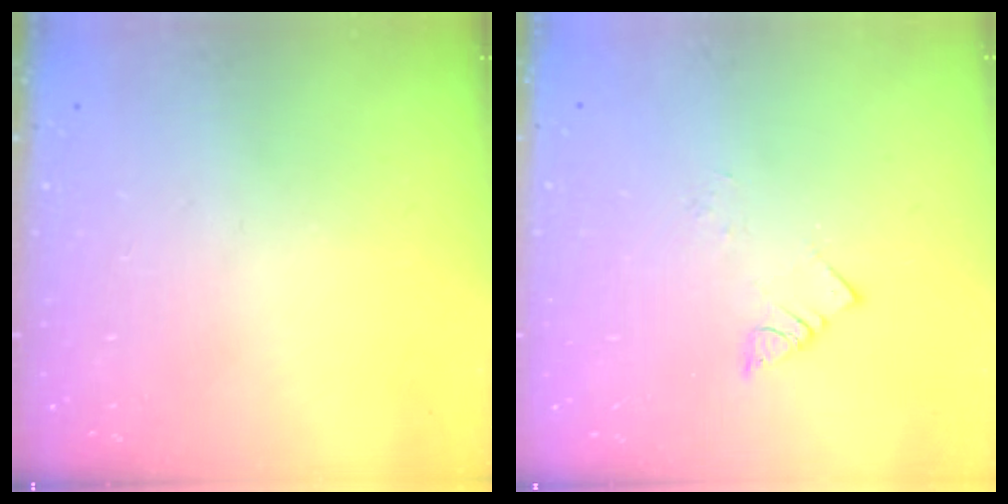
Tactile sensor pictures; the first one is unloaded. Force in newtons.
{"total": 2.7, "press": 2.7, "slide": 0.4}